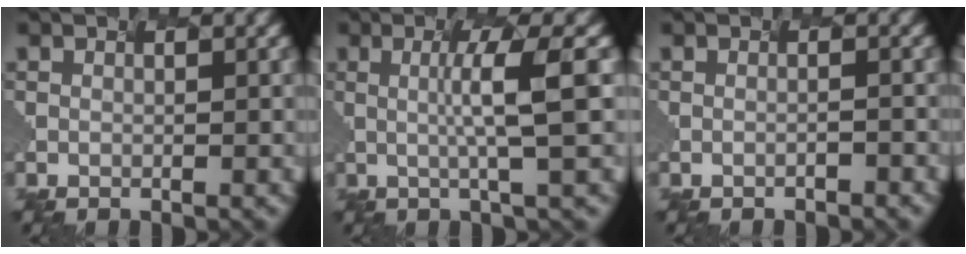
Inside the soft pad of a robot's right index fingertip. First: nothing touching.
{"total": 3.7, "force": [-0.3, -0.2, 3.7], "torque": [-0.073, 0.005, 0.005]}
{"total": 0.9, "force": [-0.7, 0.2, 0.5], "torque": [0.000, 0.003, -0.005]}